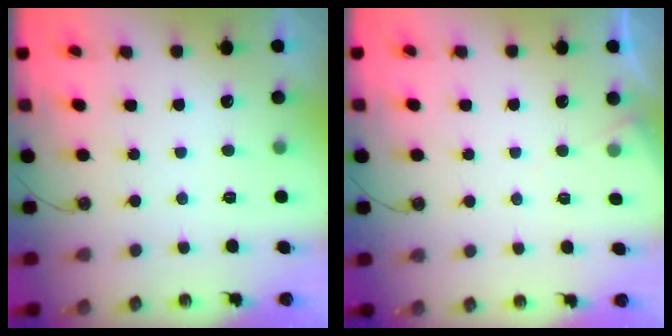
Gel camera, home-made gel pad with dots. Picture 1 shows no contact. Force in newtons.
{"total": 3.8, "press": 3.8, "slide": 0.5}